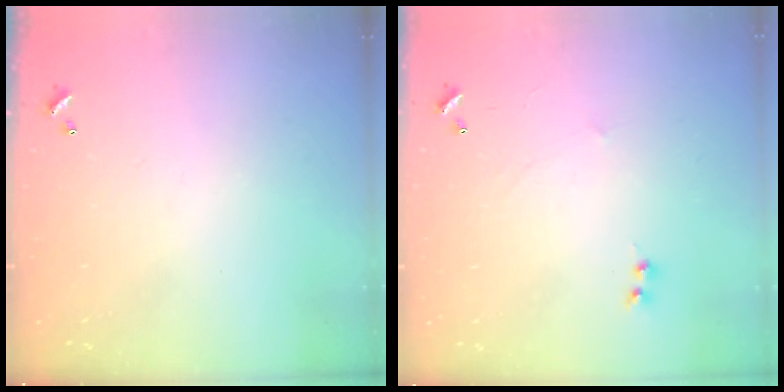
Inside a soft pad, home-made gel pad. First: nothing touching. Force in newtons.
{"total": 1.1, "press": 0.9, "slide": 0.6}